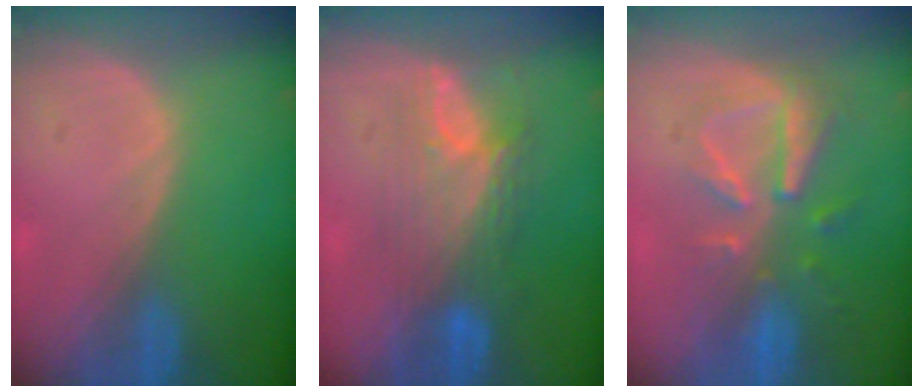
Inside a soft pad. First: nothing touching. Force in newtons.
{"total": 7.3, "press": 7.1, "slide": 1.3}
{"total": 8.0, "press": 7.4, "slide": 3.0}